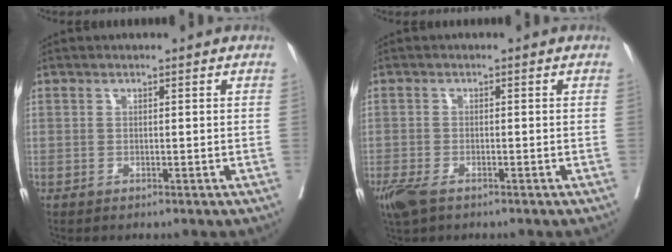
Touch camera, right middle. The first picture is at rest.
{"total": 5.1, "force": [-3.4, 2.2, 3.1], "torque": [-0.066, -0.013, -0.061]}